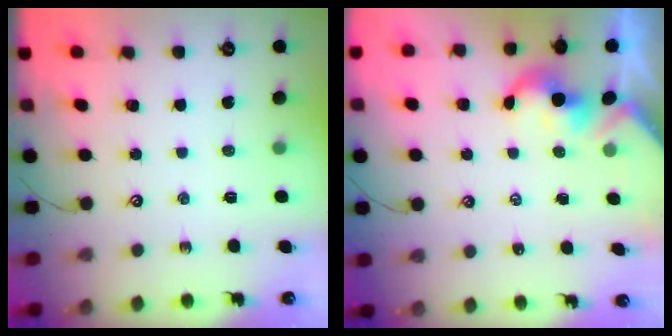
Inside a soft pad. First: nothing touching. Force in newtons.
{"total": 2.3, "press": 2.3, "slide": 0.2}